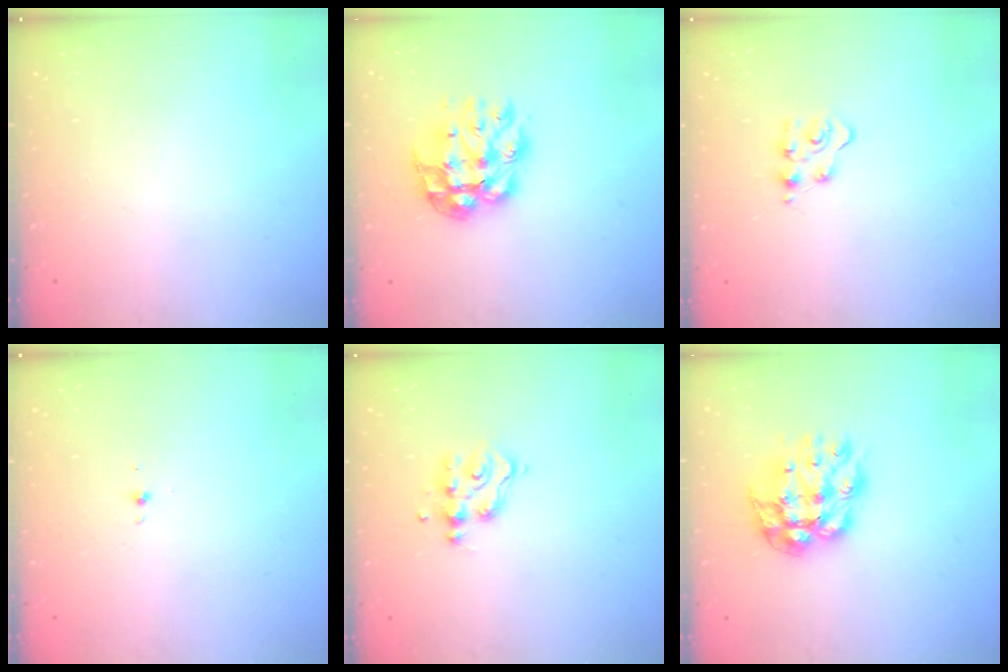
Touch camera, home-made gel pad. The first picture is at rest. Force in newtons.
{"total": 11.8, "press": 11.8, "slide": 1.1}
{"total": 4.6, "press": 4.6, "slide": 0.6}
{"total": 1.9, "press": 1.8, "slide": 0.7}
{"total": 5.9, "press": 5.9, "slide": 0.3}
{"total": 12.5, "press": 12.4, "slide": 1.1}